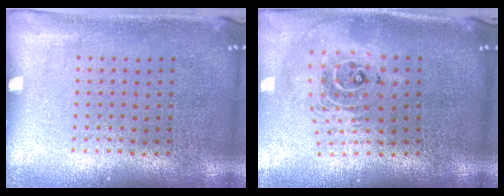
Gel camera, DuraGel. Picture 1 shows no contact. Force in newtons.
{"total": 2.2, "press": 1.6, "slide": 1.5}